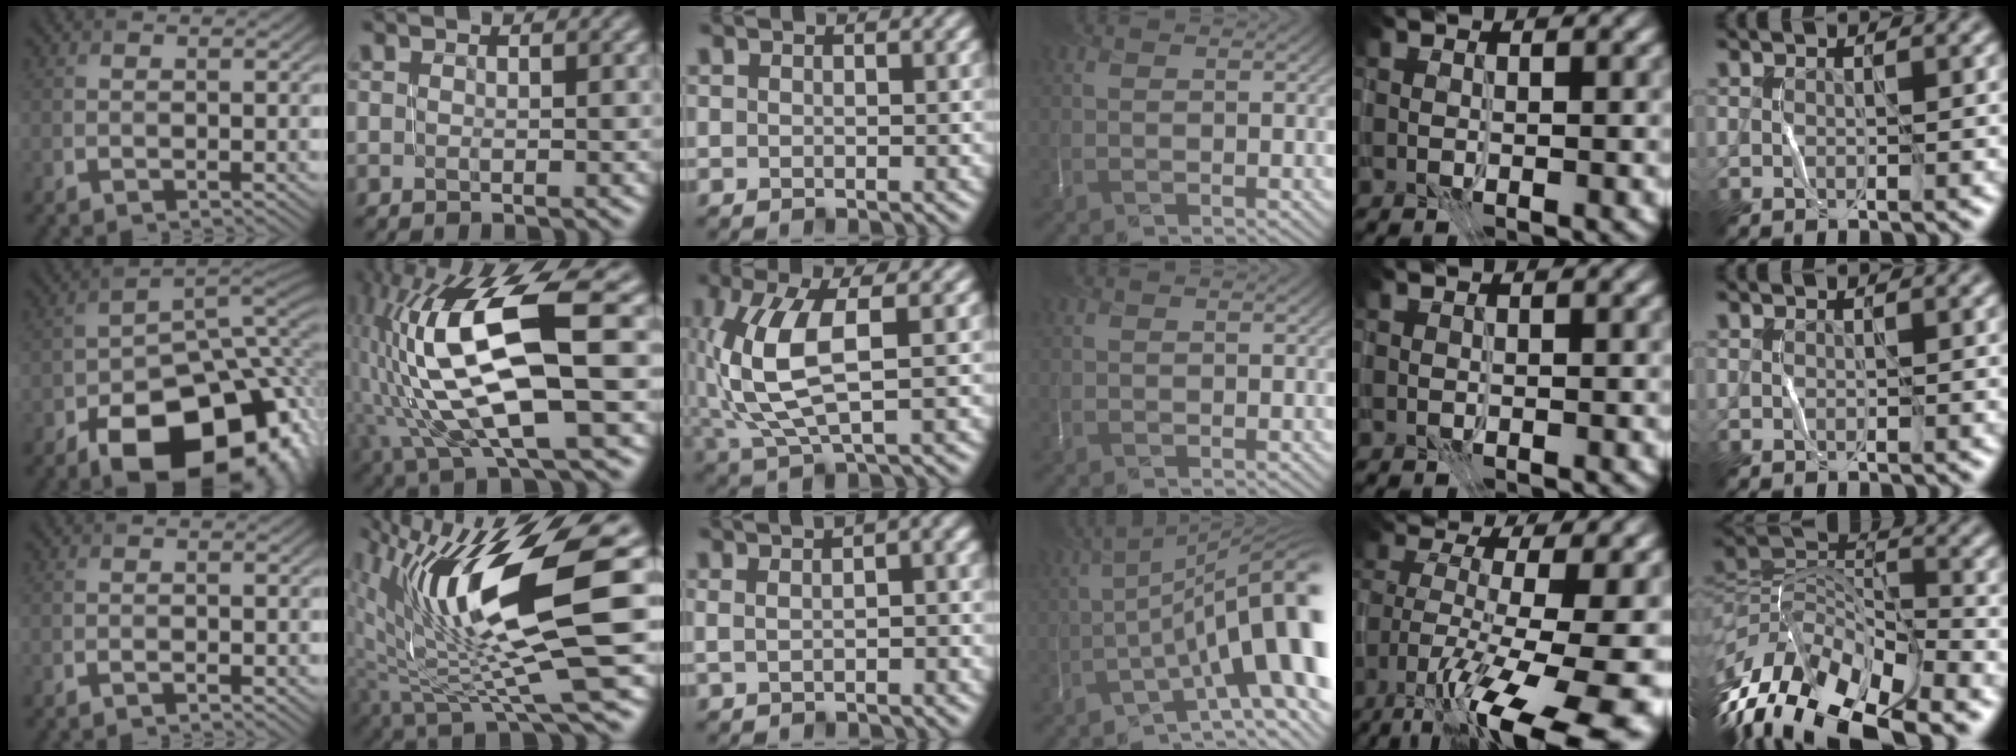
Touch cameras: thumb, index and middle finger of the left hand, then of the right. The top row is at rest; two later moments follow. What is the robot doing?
{"motion": "open", "object": "stapler"}